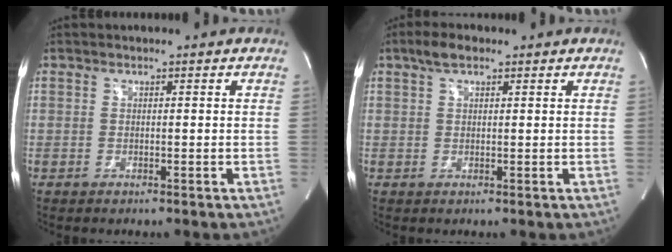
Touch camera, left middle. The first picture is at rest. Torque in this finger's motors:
{"motor_torque": [0.41, 0.09, -0.07, 0.00]}